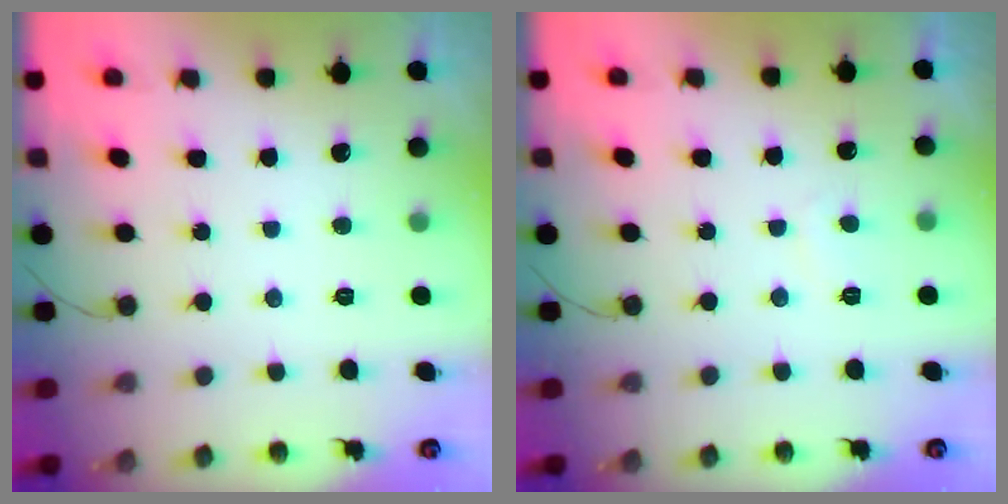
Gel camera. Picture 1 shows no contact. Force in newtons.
{"total": 0.0}